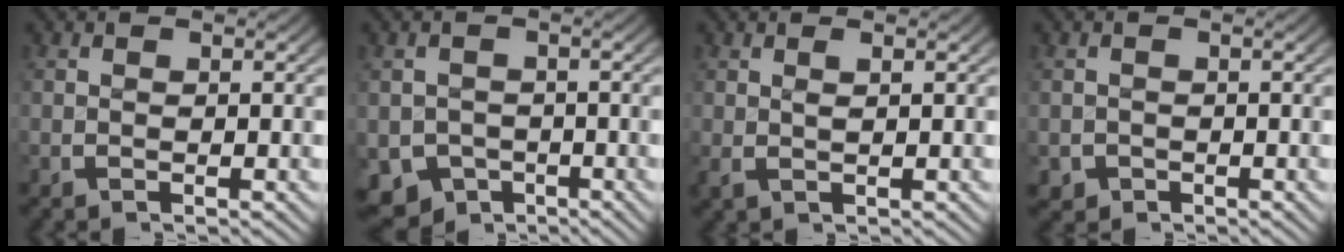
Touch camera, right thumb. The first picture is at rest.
{"total": 8.2, "force": [-5.0, 6.1, 2.6], "torque": [-0.058, -0.048, -0.070]}
{"total": 0.9, "force": [0.5, 0.4, 0.7], "torque": [-0.015, -0.004, 0.014]}
{"total": 2.1, "force": [-1.2, 1.8, 0.0], "torque": [-0.008, -0.016, -0.012]}